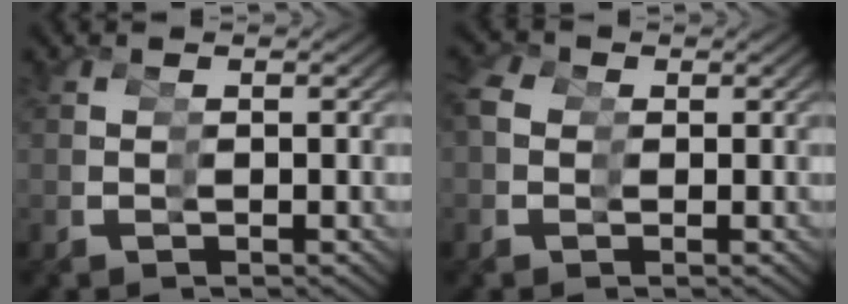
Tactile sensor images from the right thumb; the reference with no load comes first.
{"total": 1.9, "force": [0.0, 1.8, -0.6], "torque": [-0.004, -0.010, 0.003]}